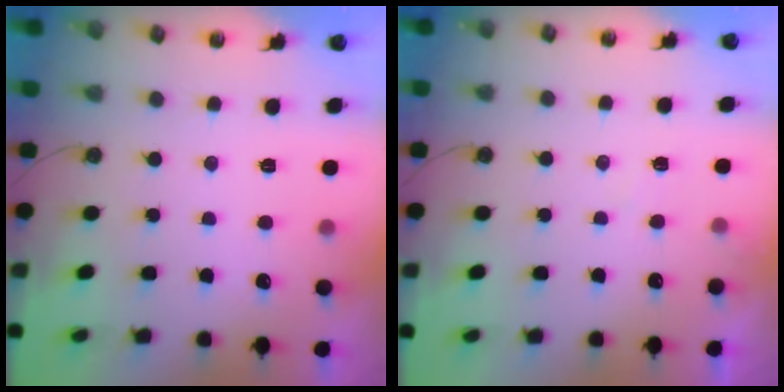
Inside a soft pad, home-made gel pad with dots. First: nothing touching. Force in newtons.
{"total": 4.5, "press": 4.4, "slide": 0.6}